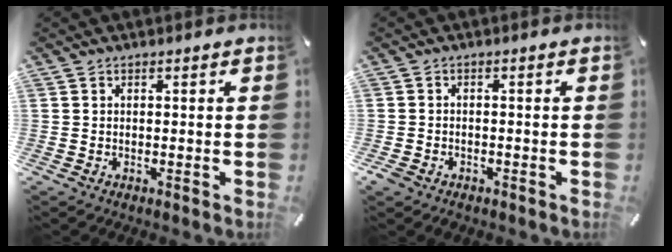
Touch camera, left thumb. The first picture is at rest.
{"total": 1.9, "force": [-1.3, 1.3, 0.5], "torque": [-0.014, 0.006, -0.030]}